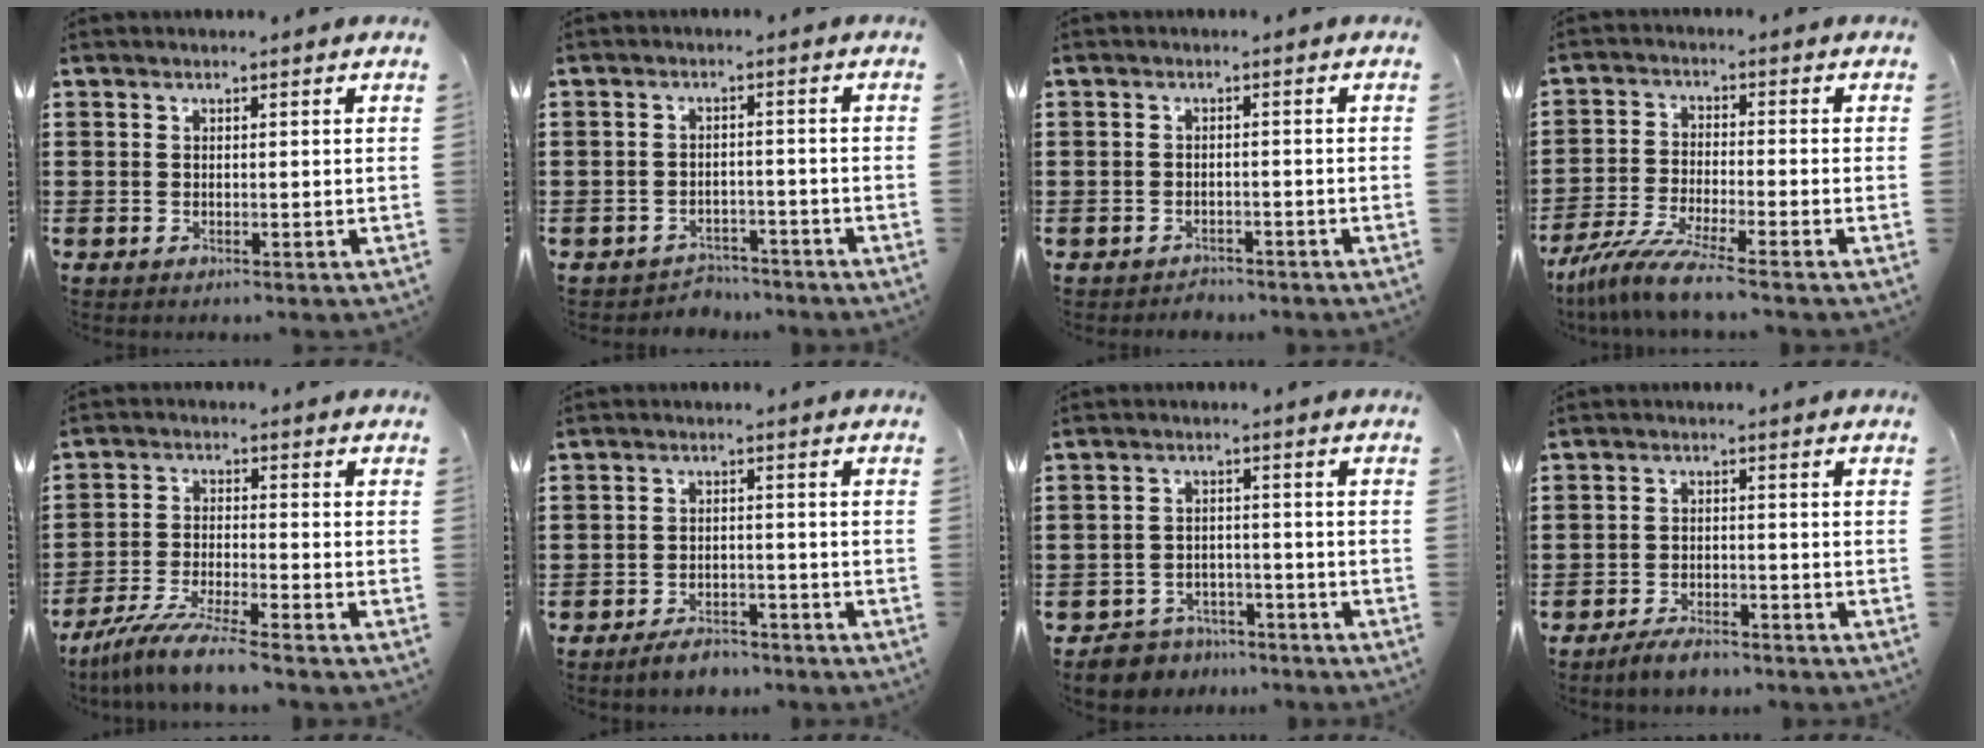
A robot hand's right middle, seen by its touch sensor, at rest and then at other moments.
{"total": 3.2, "force": [-3.1, 0.7, -0.3], "torque": [-0.003, 0.002, -0.069]}
{"total": 2.0, "force": [-1.9, 0.7, -0.2], "torque": [-0.002, 0.003, -0.044]}
{"total": 7.4, "force": [-6.4, -0.1, 3.8], "torque": [-0.088, -0.015, -0.126]}
{"total": 7.2, "force": [-6.5, -0.2, 3.2], "torque": [-0.073, -0.010, -0.127]}
{"total": 3.6, "force": [-3.3, 1.0, 1.0], "torque": [-0.026, 0.006, -0.067]}
{"total": 5.0, "force": [-4.9, 1.2, 0.0], "torque": [-0.010, 0.012, -0.102]}
{"total": 3.5, "force": [-3.2, 0.9, 1.2], "torque": [-0.028, 0.005, -0.066]}